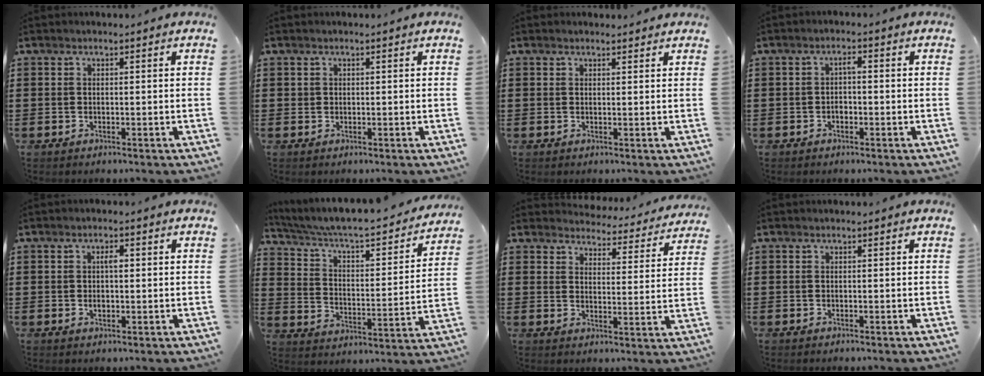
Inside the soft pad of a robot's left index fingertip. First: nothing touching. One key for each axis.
{"total": 0.6, "fx": 0.4, "fy": 0.4, "fz": 0.1, "tx": -0.005, "ty": 0.001, "tz": 0.008}
{"total": 1.2, "fx": 1.1, "fy": 0.3, "fz": 0.2, "tx": -0.007, "ty": 0.000, "tz": 0.023}
{"total": 1.7, "fx": -0.4, "fy": 0.8, "fz": 1.5, "tx": -0.031, "ty": 0.003, "tz": -0.008}
{"total": 2.4, "fx": 0.3, "fy": 1.0, "fz": 2.2, "tx": -0.043, "ty": 0.004, "tz": 0.003}
{"total": 4.3, "fx": 3.6, "fy": 0.7, "fz": 2.2, "tx": -0.064, "ty": -0.041, "tz": 0.050}
{"total": 4.4, "fx": 4.3, "fy": 0.2, "fz": 0.2, "tx": -0.021, "ty": -0.037, "tz": 0.072}
{"total": 0.0}